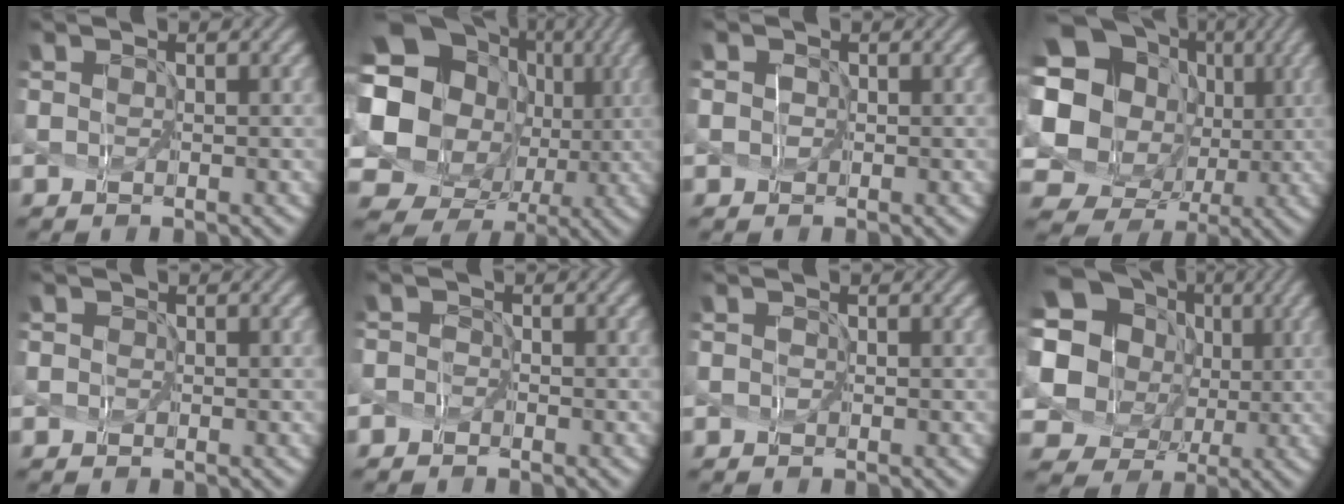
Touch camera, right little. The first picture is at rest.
{"total": 17.1, "force": [1.5, 14.4, 9.1], "torque": [-0.181, -0.020, 0.036]}
{"total": 1.9, "force": [0.6, 1.6, 0.9], "torque": [0.003, 0.022, -0.014]}
{"total": 15.0, "force": [2.3, 13.0, 7.0], "torque": [-0.177, -0.007, 0.045]}
{"total": 1.2, "force": [0.3, 1.0, 0.5], "torque": [0.005, 0.010, -0.009]}
{"total": 1.1, "force": [-1.0, 0.1, -0.3], "torque": [0.000, 0.001, -0.013]}
{"total": 0.0}
{"total": 10.6, "force": [2.7, 9.3, 4.5], "torque": [-0.146, 0.011, 0.047]}